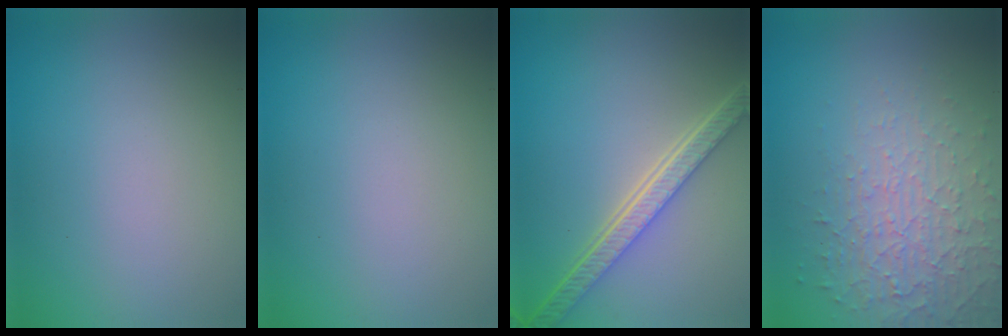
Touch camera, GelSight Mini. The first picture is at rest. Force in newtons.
{"total": 0.0}
{"total": 5.4, "press": 4.0, "slide": 3.6}
{"total": 5.3, "press": 3.4, "slide": 4.1}